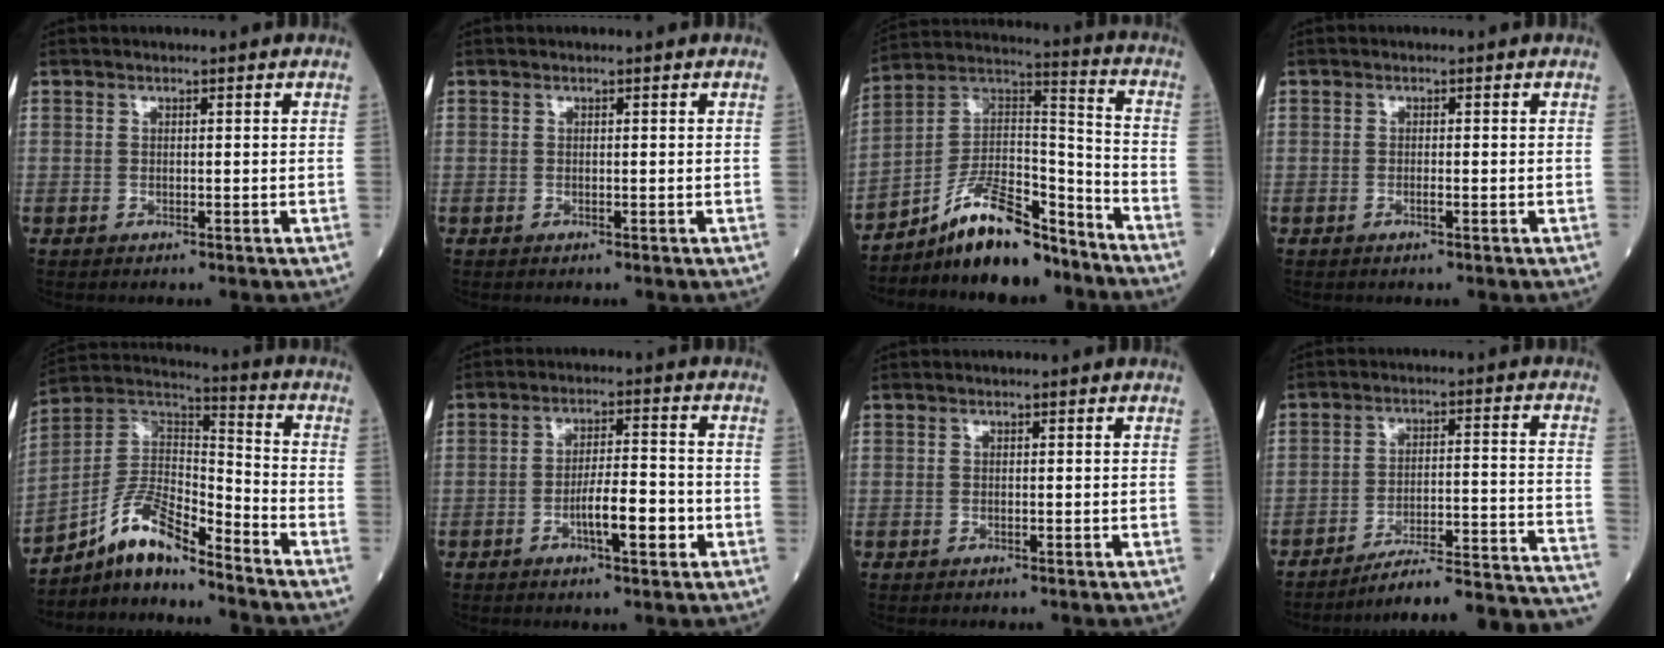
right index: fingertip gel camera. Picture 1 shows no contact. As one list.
[{"total": 0.0}, {"total": 13.3, "force": [-10.8, 3.7, 6.9], "torque": [-0.112, 0.039, -0.189]}, {"total": 0.7, "force": [-0.4, 0.0, 0.6], "torque": [-0.013, 0.001, -0.007]}, {"total": 11.3, "force": [-8.9, 2.2, 6.7], "torque": [-0.133, 0.031, -0.162]}, {"total": 6.4, "force": [-2.3, 1.2, 5.8], "torque": [-0.099, 0.003, -0.038]}, {"total": 0.0}, {"total": 22.1, "force": [-20.9, -1.0, 7.0], "torque": [-0.033, 0.002, -0.280]}]